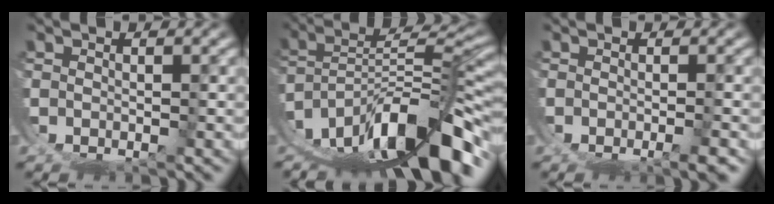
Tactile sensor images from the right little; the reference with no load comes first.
{"total": 11.5, "force": [-3.8, 5.1, 9.6], "torque": [-0.148, -0.008, -0.044]}
{"total": 2.3, "force": [-1.3, 0.6, 1.9], "torque": [-0.025, -0.004, -0.014]}